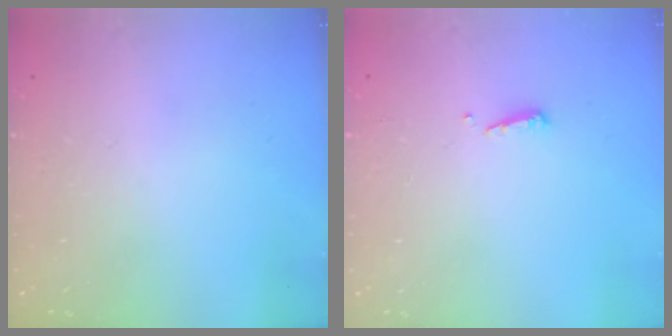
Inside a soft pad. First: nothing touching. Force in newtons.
{"total": 3.7, "press": 3.6, "slide": 0.6}